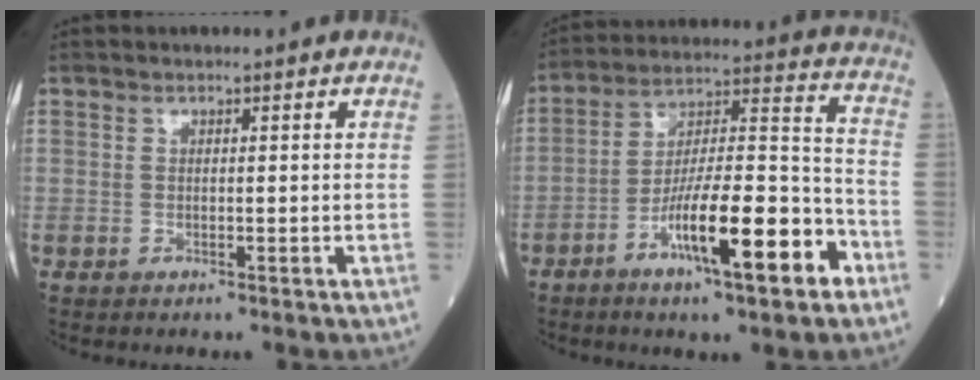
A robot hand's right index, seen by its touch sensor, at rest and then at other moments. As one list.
[{"total": 16.5, "force": [-8.0, 2.4, 14.2], "torque": [-0.244, 0.002, -0.129]}]